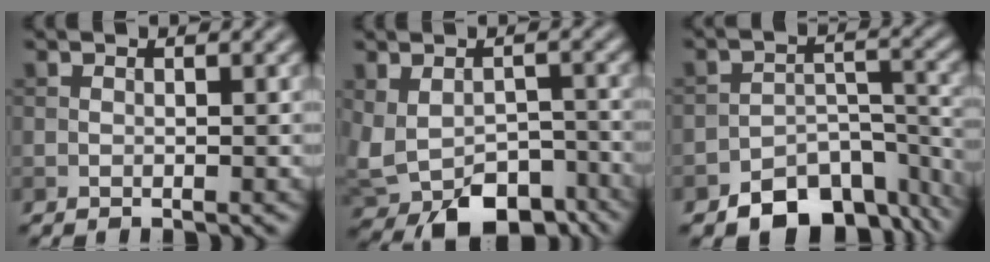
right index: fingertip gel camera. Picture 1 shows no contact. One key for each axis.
{"total": 7.6, "fx": -4.1, "fy": 4.4, "fz": 4.6, "tx": -0.078, "ty": -0.030, "tz": -0.048}
{"total": 8.8, "fx": -6.5, "fy": 4.6, "fz": 3.7, "tx": -0.046, "ty": -0.020, "tz": -0.103}